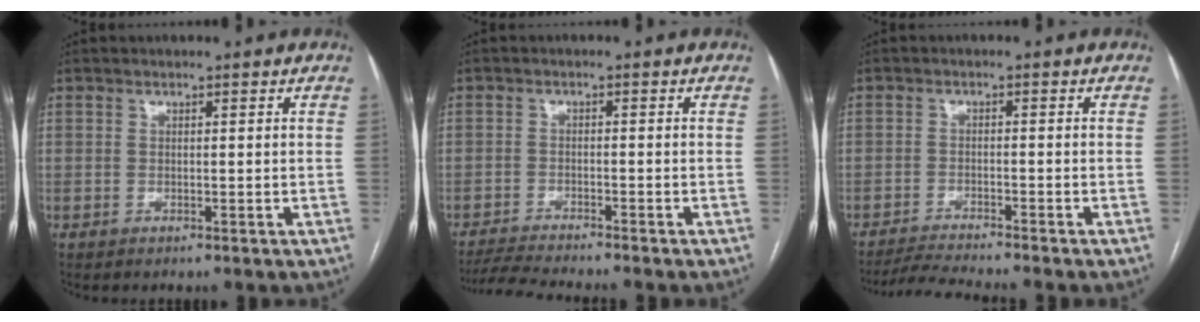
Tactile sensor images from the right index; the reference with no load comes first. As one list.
[{"total": 5.8, "force": [-5.5, -0.7, 1.7], "torque": [-0.029, -0.021, -0.096]}, {"total": 5.1, "force": [-4.8, -1.2, 1.3], "torque": [-0.023, -0.020, -0.085]}]